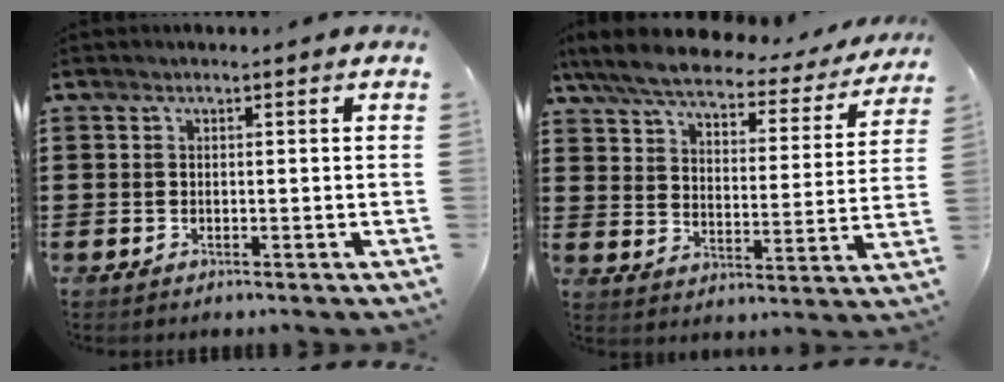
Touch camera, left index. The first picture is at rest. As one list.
[{"total": 6.2, "force": [5.4, 1.2, 2.8], "torque": [-0.079, -0.030, 0.091]}]